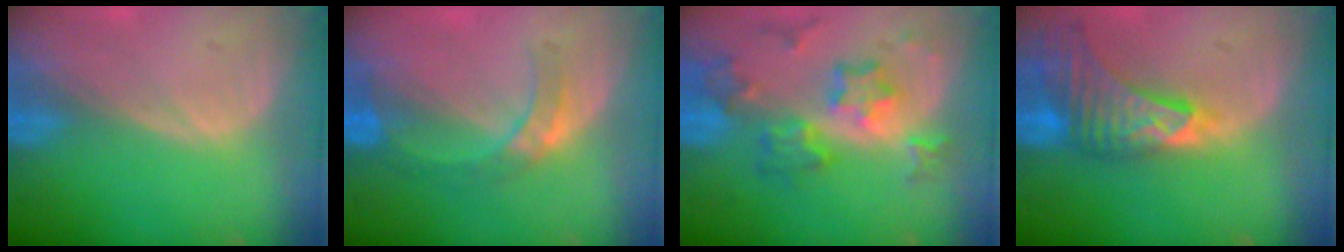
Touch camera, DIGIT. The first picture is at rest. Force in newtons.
{"total": 4.7, "press": 4.6, "slide": 1.0}
{"total": 8.6, "press": 7.6, "slide": 4.1}
{"total": 9.1, "press": 8.2, "slide": 3.9}